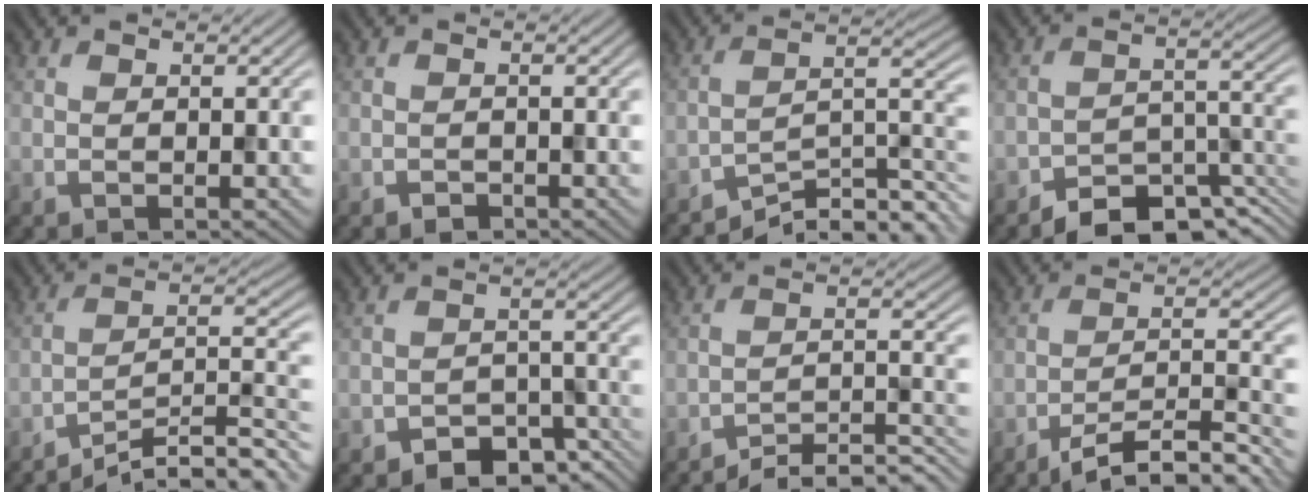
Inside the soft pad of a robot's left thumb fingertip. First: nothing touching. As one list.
[{"total": 1.0, "force": [-0.8, 0.6, 0.3], "torque": [-0.005, -0.001, -0.015]}, {"total": 9.3, "force": [-7.1, 2.3, 5.6], "torque": [-0.079, -0.002, -0.128]}, {"total": 8.4, "force": [-6.8, 3.1, 3.9], "torque": [-0.043, 0.001, -0.121]}, {"total": 11.6, "force": [-9.1, 2.0, 6.9], "torque": [-0.104, 0.011, -0.151]}, {"total": 6.1, "force": [-4.1, 3.2, 3.1], "torque": [-0.040, -0.006, -0.071]}, {"total": 6.9, "force": [-5.5, 1.3, 3.9], "torque": [-0.063, 0.004, -0.088]}, {"total": 10.7, "force": [-8.3, 2.0, 6.4], "torque": [-0.114, 0.001, -0.129]}]